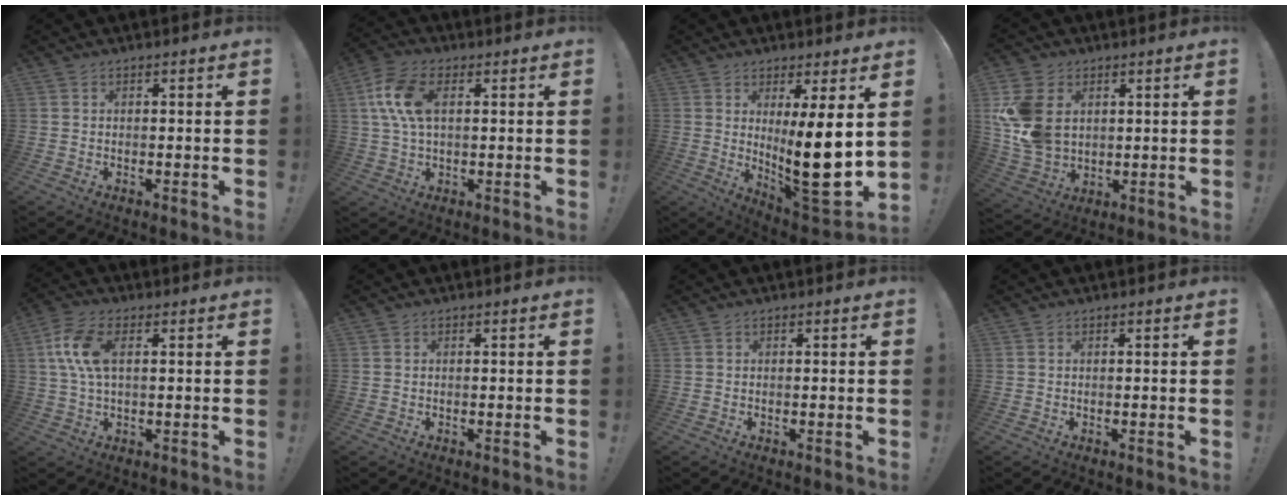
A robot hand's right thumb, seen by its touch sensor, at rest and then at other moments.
{"total": 11.1, "force": [3.0, 6.2, 8.7], "torque": [-0.181, 0.003, 0.056]}
{"total": 16.7, "force": [1.9, 3.0, 16.3], "torque": [-0.246, -0.047, 0.034]}
{"total": 15.2, "force": [3.3, 11.6, 9.2], "torque": [-0.193, -0.007, 0.070]}
{"total": 10.3, "force": [2.5, 5.1, 8.6], "torque": [-0.178, -0.002, 0.044]}
{"total": 0.0}
{"total": 0.0}
{"total": 0.0}